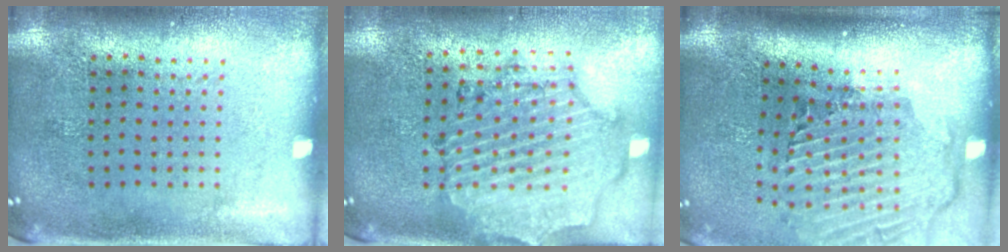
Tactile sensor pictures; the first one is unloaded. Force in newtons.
{"total": 1.5, "press": 1.5, "slide": 0.3}
{"total": 3.0, "press": 2.1, "slide": 2.1}